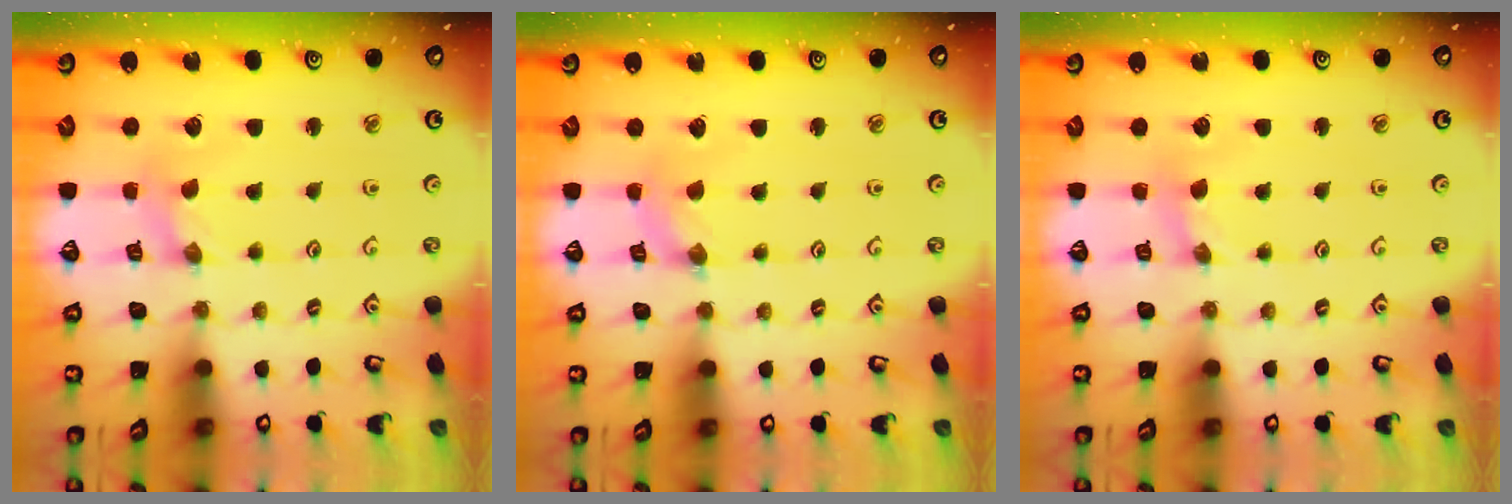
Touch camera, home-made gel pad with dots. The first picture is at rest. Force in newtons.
{"total": 0.6, "press": 0.6, "slide": 0.2}
{"total": 1.1, "press": 1.1, "slide": 0.2}